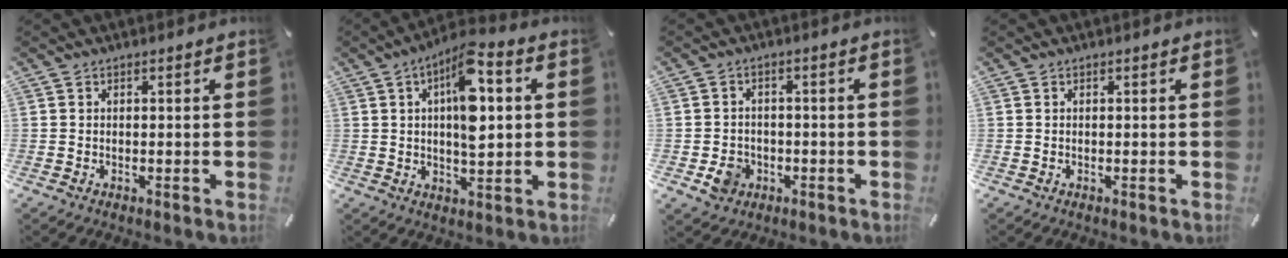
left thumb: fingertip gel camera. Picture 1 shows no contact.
{"total": 11.5, "force": [3.0, 4.8, 10.0], "torque": [-0.162, -0.007, 0.047]}
{"total": 5.5, "force": [-2.0, 4.8, 1.9], "torque": [-0.041, 0.003, -0.037]}
{"total": 0.0}